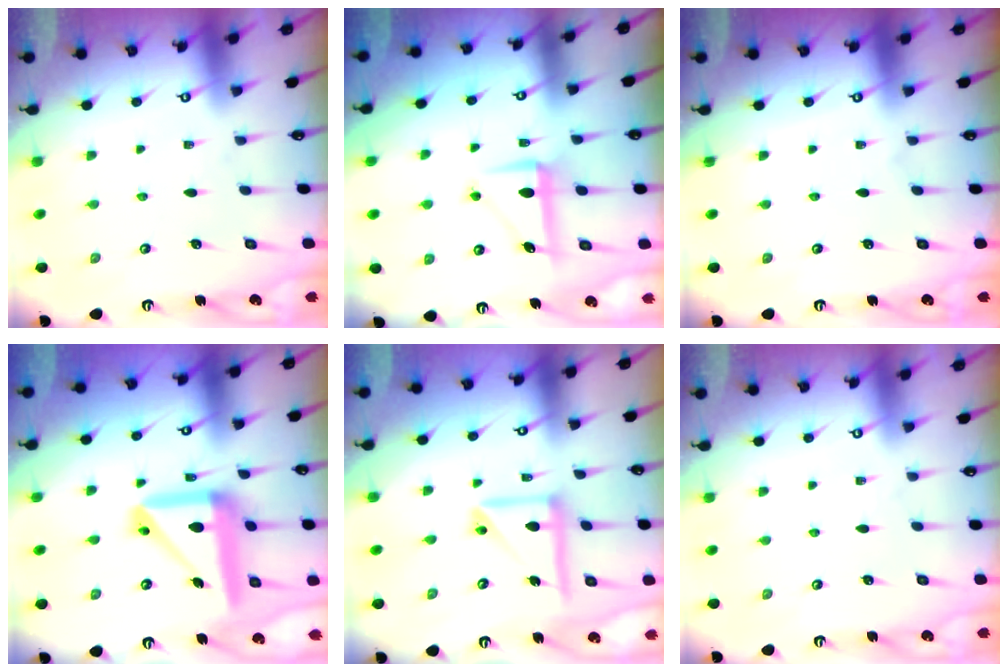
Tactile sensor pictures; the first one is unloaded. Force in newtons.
{"total": 8.0, "press": 8.0, "slide": 0.7}
{"total": 0.0}
{"total": 16.7, "press": 16.5, "slide": 2.6}
{"total": 14.1, "press": 13.9, "slide": 2.3}
{"total": 0.0}